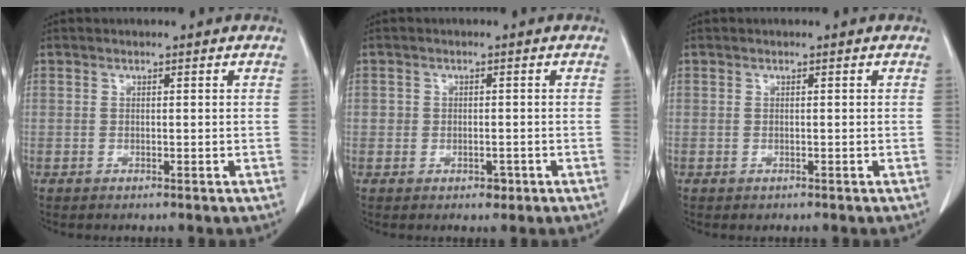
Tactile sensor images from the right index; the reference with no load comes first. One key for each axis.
{"total": 2.3, "fx": -0.7, "fy": 1.9, "fz": 1.0, "tx": -0.010, "ty": 0.004, "tz": -0.004}
{"total": 0.0}